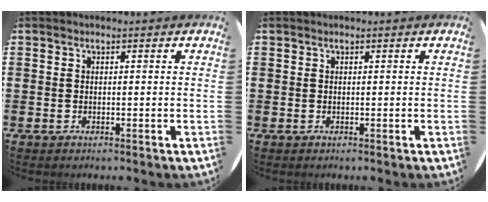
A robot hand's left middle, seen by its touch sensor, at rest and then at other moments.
{"total": 0.0}